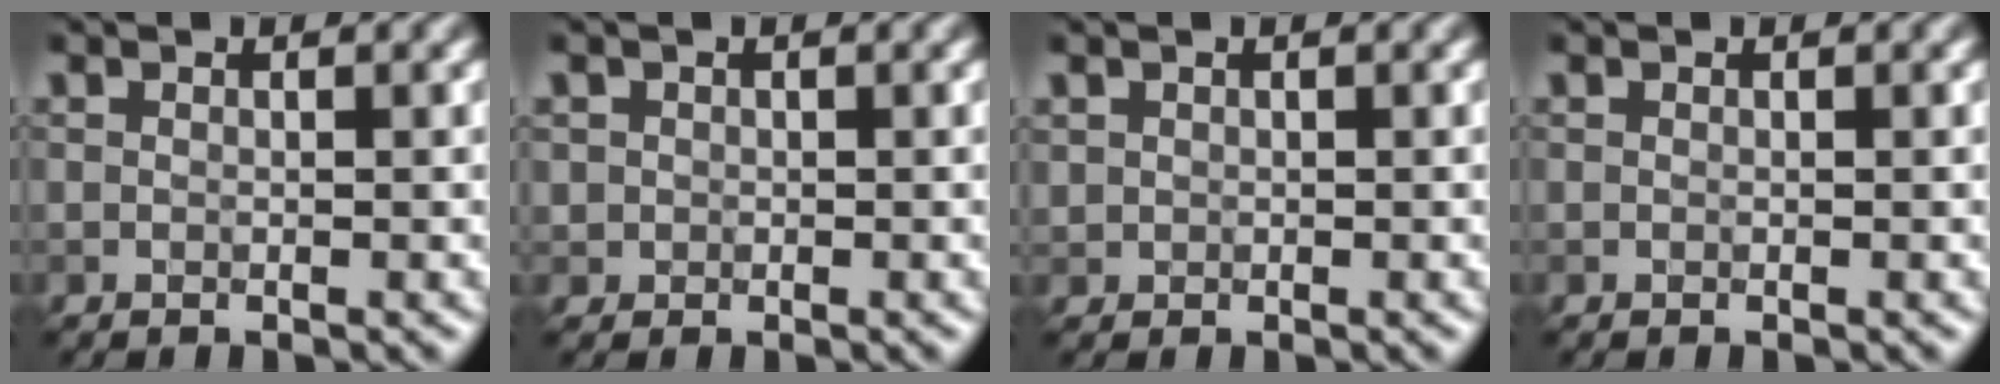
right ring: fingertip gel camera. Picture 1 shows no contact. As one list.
[{"total": 0.9, "force": [0.1, 0.9, 0.0], "torque": [0.013, -0.003, 0.000]}, {"total": 0.7, "force": [0.3, 0.7, 0.0], "torque": [0.005, -0.003, 0.007]}, {"total": 0.0}]